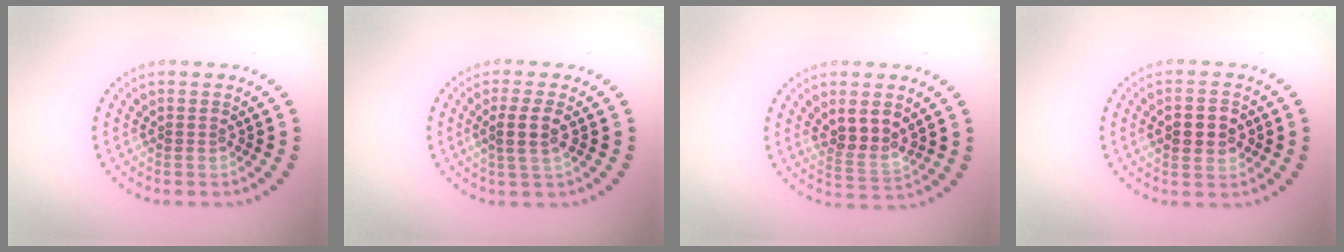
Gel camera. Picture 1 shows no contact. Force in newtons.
{"total": 2.4, "press": 2.0, "slide": 1.3}
{"total": 3.3, "press": 3.0, "slide": 1.5}
{"total": 3.9, "press": 3.9, "slide": 0.2}